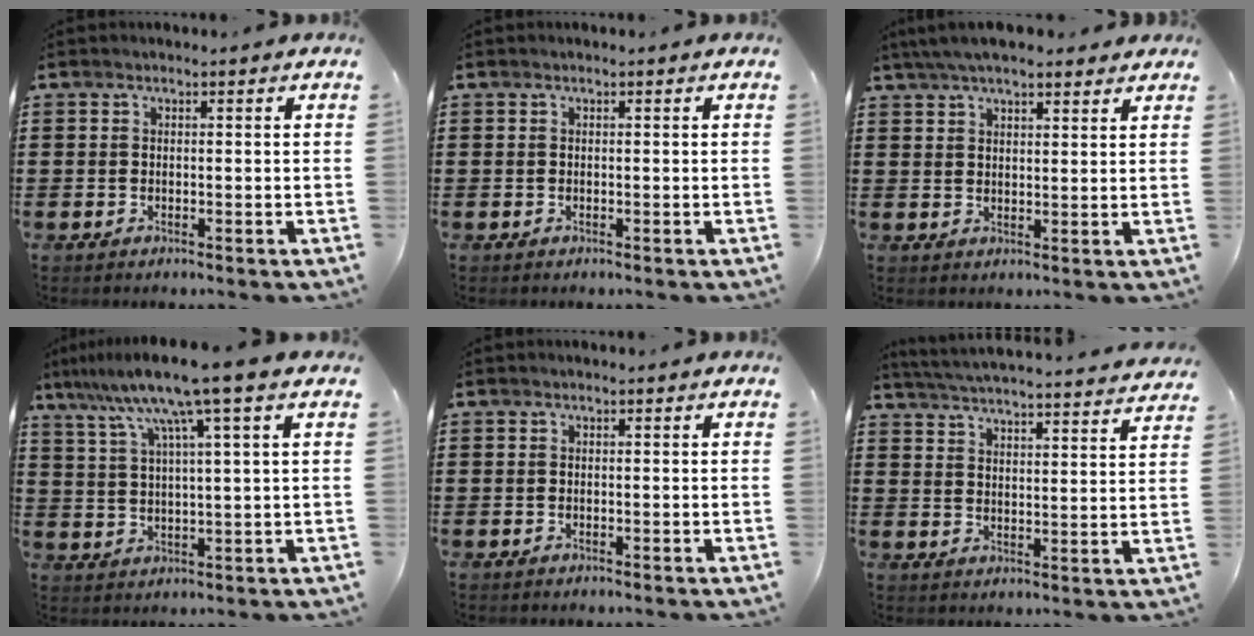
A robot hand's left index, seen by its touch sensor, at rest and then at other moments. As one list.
[{"total": 0.0}, {"total": 5.0, "force": [4.2, 1.1, 2.3], "torque": [-0.056, 0.000, 0.078]}, {"total": 9.6, "force": [6.3, -0.6, 7.3], "torque": [-0.157, -0.021, 0.104]}, {"total": 0.0}, {"total": 4.7, "force": [4.6, -0.8, 0.8], "torque": [-0.037, -0.041, 0.075]}]